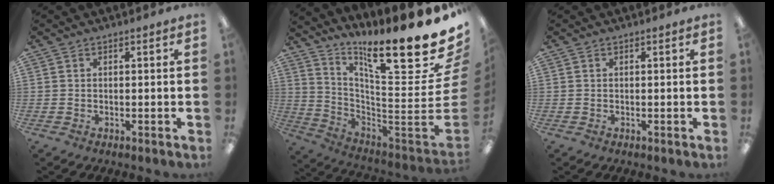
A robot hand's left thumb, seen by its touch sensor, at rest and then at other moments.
{"total": 23.0, "force": [16.0, 4.0, 16.0], "torque": [-0.238, -0.126, 0.252]}
{"total": 0.0}